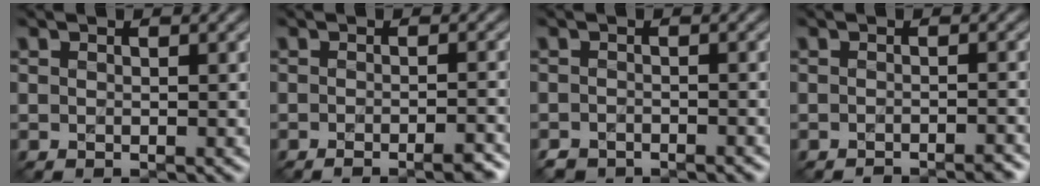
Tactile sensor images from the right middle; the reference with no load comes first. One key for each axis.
{"total": 3.4, "fx": -2.3, "fy": 0.7, "fz": 2.4, "tx": -0.028, "ty": 0.005, "tz": -0.033}
{"total": 2.1, "fx": -1.9, "fy": 0.8, "fz": 0.3, "tx": -0.004, "ty": 0.002, "tz": -0.030}
{"total": 1.9, "fx": -1.7, "fy": 0.3, "fz": 0.7, "tx": 0.001, "ty": 0.003, "tz": -0.025}